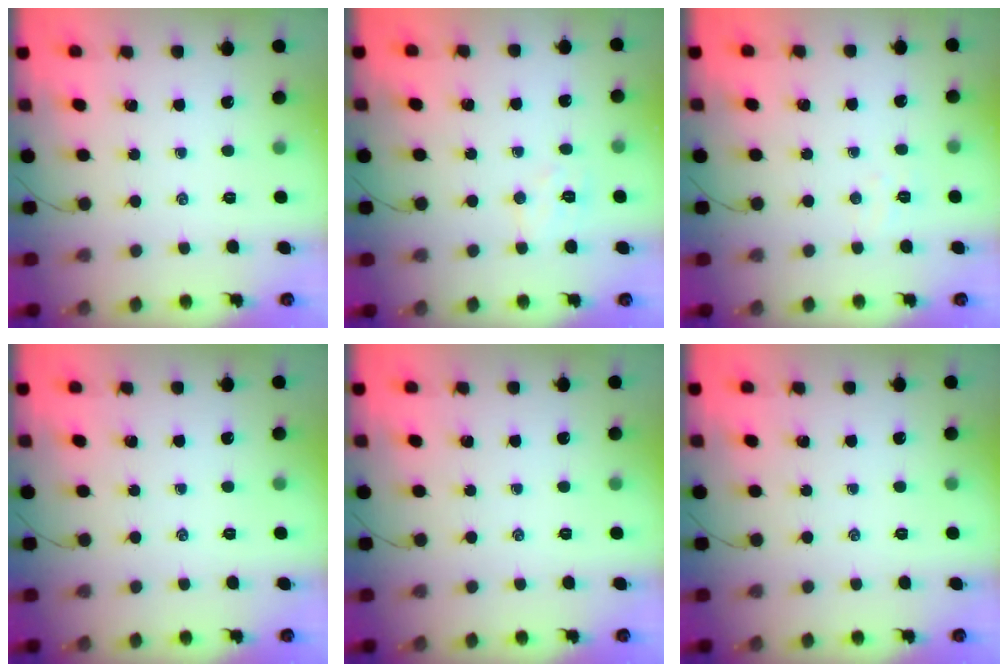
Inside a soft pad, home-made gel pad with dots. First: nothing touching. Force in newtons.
{"total": 6.8, "press": 6.7, "slide": 1.2}
{"total": 4.0, "press": 3.9, "slide": 0.9}
{"total": 0.0}
{"total": 0.0}
{"total": 0.0}